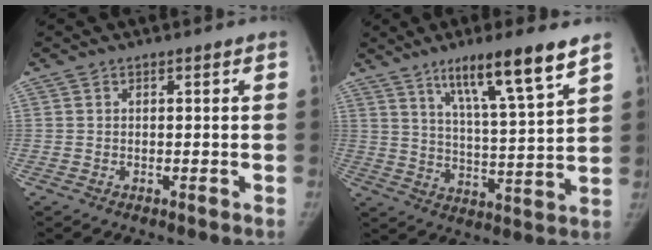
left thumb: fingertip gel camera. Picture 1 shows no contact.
{"total": 14.1, "force": [9.0, 1.2, 10.9], "torque": [-0.177, -0.046, 0.153]}